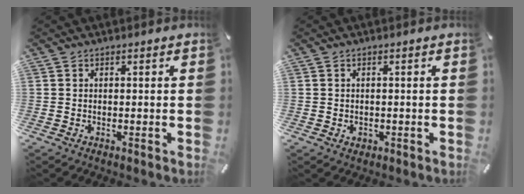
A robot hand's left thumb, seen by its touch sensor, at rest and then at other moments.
{"total": 1.2, "force": [-0.2, 1.1, 0.5], "torque": [-0.011, 0.004, -0.006]}